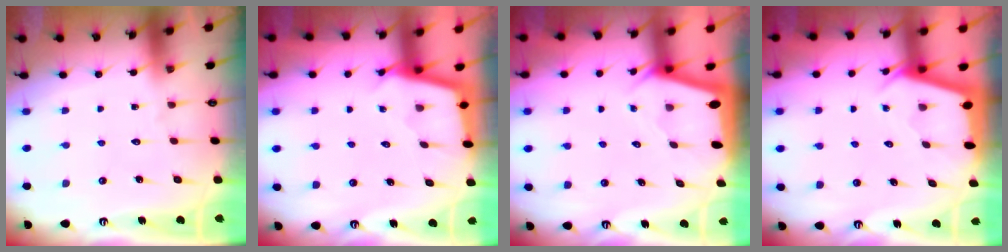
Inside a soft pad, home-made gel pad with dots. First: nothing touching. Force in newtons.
{"total": 2.2, "press": 2.2, "slide": 0.2}
{"total": 2.1, "press": 2.1, "slide": 0.0}
{"total": 2.4, "press": 2.4, "slide": 0.2}